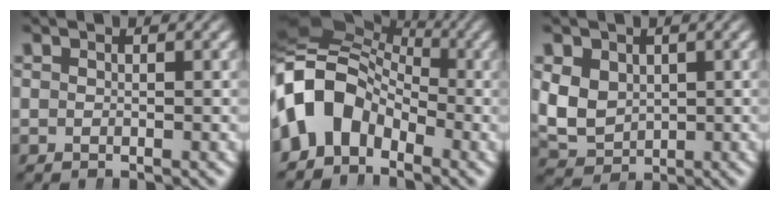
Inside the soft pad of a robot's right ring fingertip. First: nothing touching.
{"total": 14.5, "force": [0.8, 12.2, 7.8], "torque": [-0.178, -0.010, -0.002]}
{"total": 6.9, "force": [-0.3, 6.3, 2.8], "torque": [-0.092, -0.033, 0.011]}